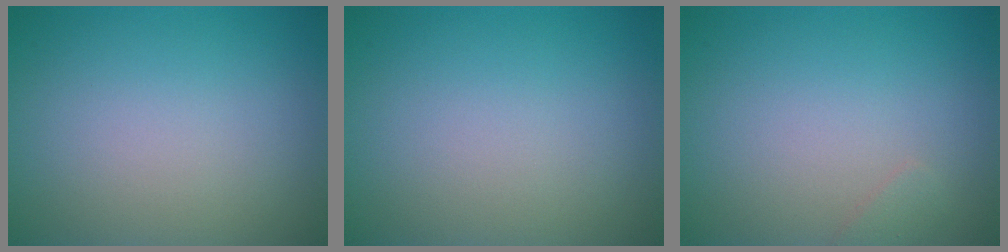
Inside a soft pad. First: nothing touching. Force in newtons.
{"total": 0.0}
{"total": 0.6, "press": 0.6, "slide": 0.1}